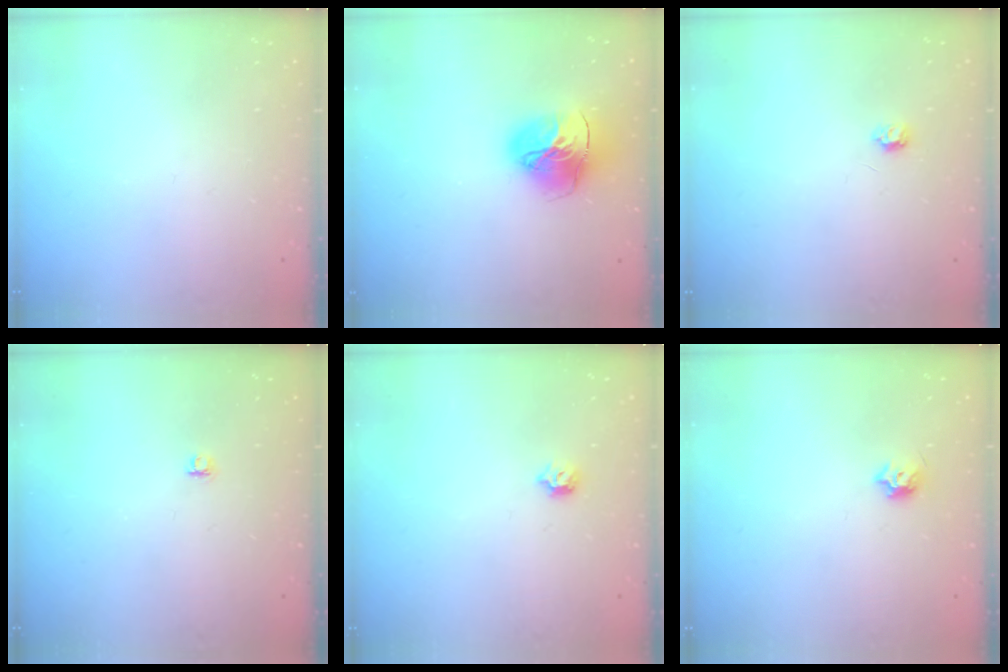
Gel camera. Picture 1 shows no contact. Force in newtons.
{"total": 16.2, "press": 16.1, "slide": 1.6}
{"total": 3.1, "press": 3.1, "slide": 0.5}
{"total": 3.8, "press": 3.8, "slide": 0.5}
{"total": 6.1, "press": 6.0, "slide": 1.1}
{"total": 5.2, "press": 5.1, "slide": 1.0}